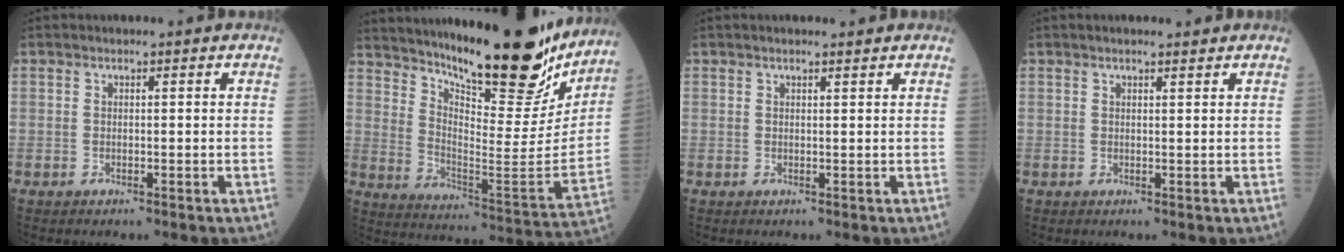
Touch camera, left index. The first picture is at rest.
{"total": 27.0, "force": [22.4, 4.8, 14.4], "torque": [-0.231, -0.057, 0.319]}
{"total": 1.7, "force": [1.5, 0.2, 0.8], "torque": [-0.015, 0.006, 0.023]}
{"total": 2.0, "force": [1.7, 0.2, 1.0], "torque": [-0.018, 0.007, 0.026]}